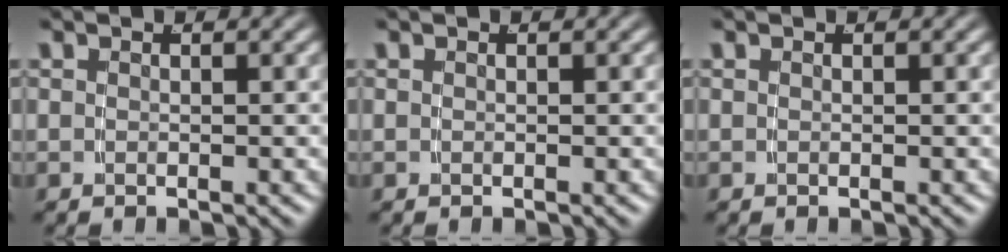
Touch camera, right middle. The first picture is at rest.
{"total": 0.0}
{"total": 0.0}